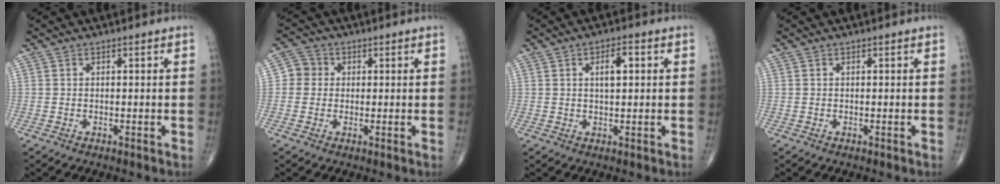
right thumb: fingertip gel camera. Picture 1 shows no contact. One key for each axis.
{"total": 3.8, "fx": 0.2, "fy": 3.7, "fz": 0.9, "tx": 0.006, "ty": 0.007, "tz": -0.006}
{"total": 4.3, "fx": 1.1, "fy": 1.7, "fz": 3.8, "tx": -0.056, "ty": 0.005, "tz": 0.017}
{"total": 0.0}